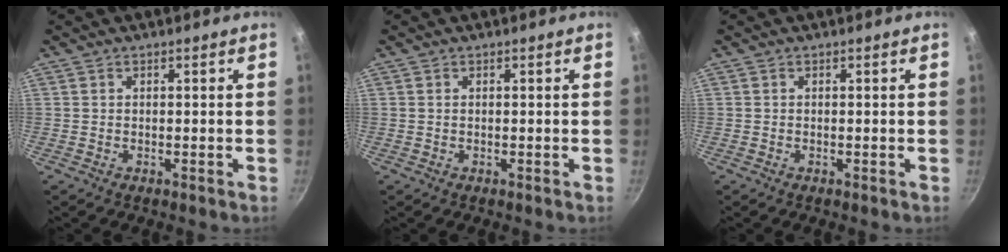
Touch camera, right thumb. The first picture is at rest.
{"total": 0.0}
{"total": 0.0}